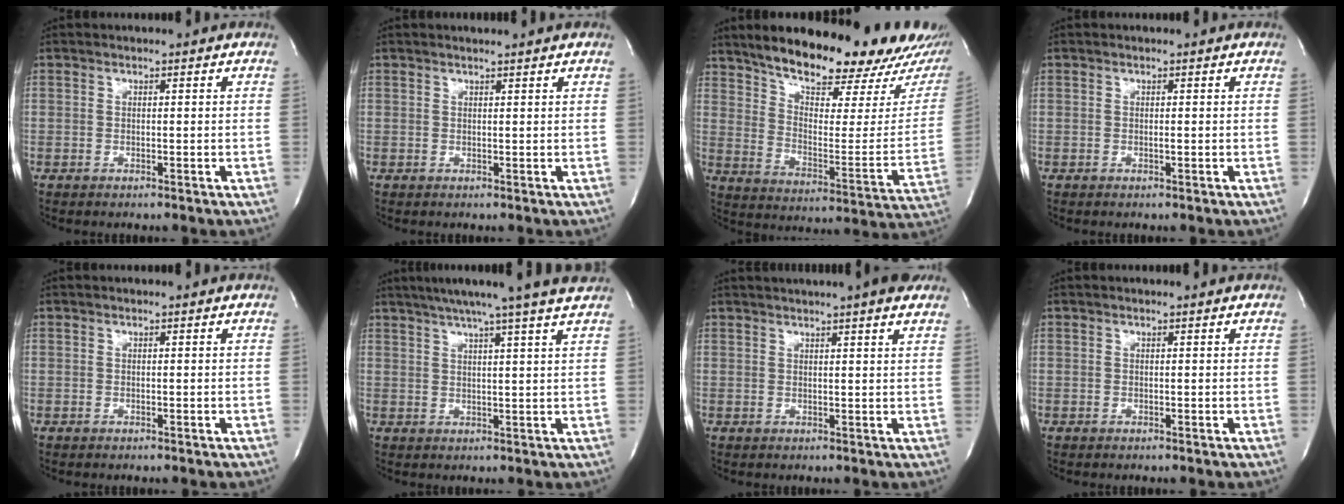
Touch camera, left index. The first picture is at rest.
{"total": 2.1, "force": [1.9, -0.5, 0.7], "torque": [-0.012, 0.005, 0.027]}
{"total": 25.1, "force": [20.3, 5.7, 13.6], "torque": [-0.208, -0.035, 0.271]}
{"total": 0.0}
{"total": 0.0}
{"total": 13.2, "force": [11.2, -1.7, 6.8], "torque": [-0.111, -0.003, 0.138]}
{"total": 9.2, "force": [7.7, 0.2, 5.1], "torque": [-0.080, 0.025, 0.087]}
{"total": 0.6, "force": [0.6, -0.1, 0.2], "torque": [-0.007, 0.002, 0.010]}